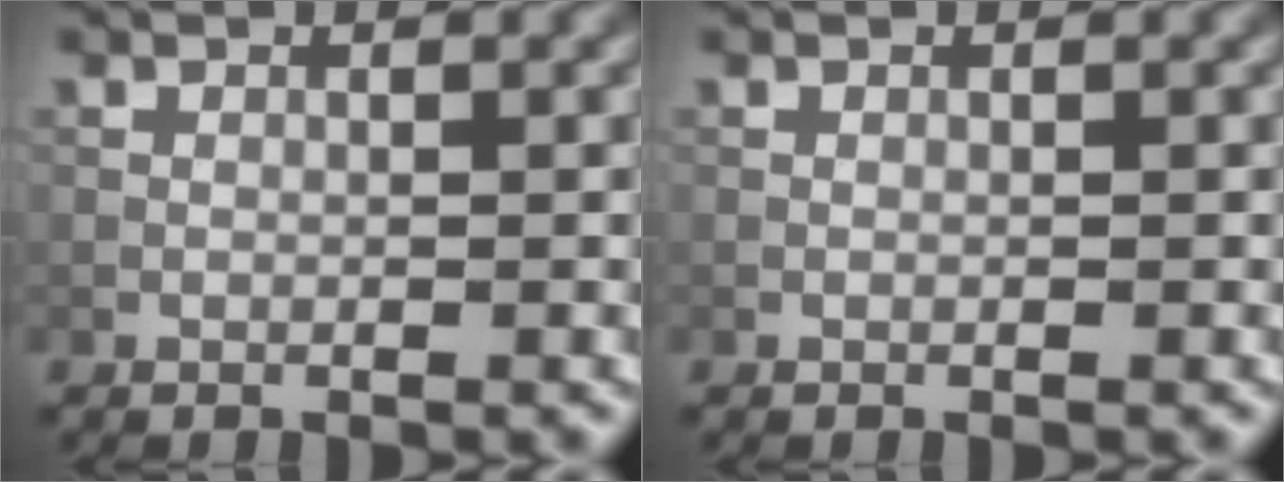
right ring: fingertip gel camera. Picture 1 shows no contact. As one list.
[{"total": 0.0}]